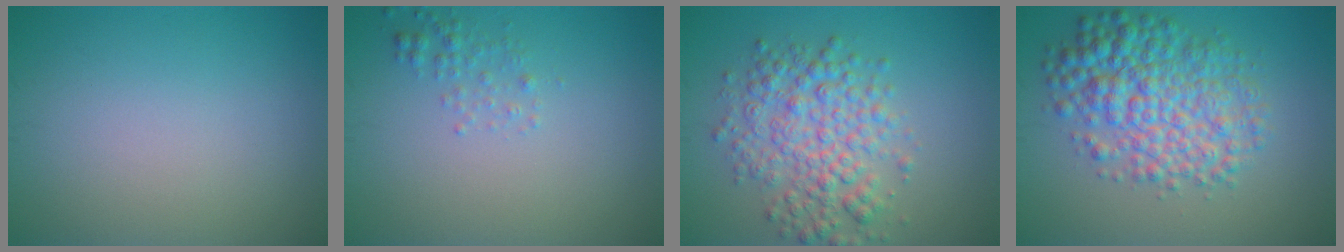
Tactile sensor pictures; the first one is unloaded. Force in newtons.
{"total": 1.3, "press": 1.3, "slide": 0.1}
{"total": 5.4, "press": 5.4, "slide": 0.0}
{"total": 7.0, "press": 7.0, "slide": 0.1}